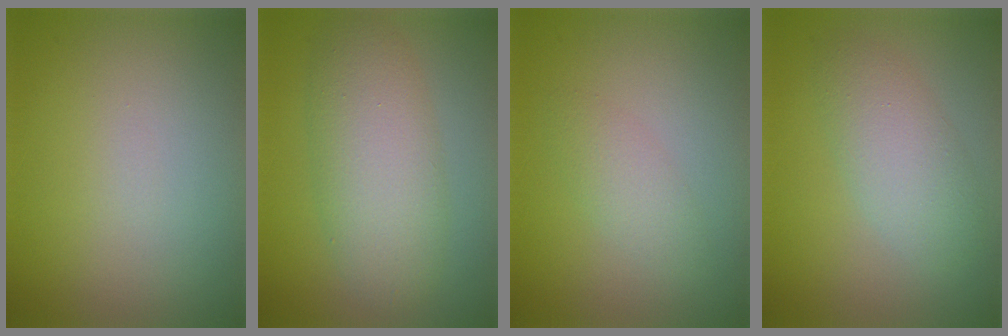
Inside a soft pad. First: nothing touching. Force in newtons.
{"total": 5.7, "press": 5.7, "slide": 0.1}
{"total": 1.8, "press": 1.8, "slide": 0.2}
{"total": 3.8, "press": 3.8, "slide": 0.1}